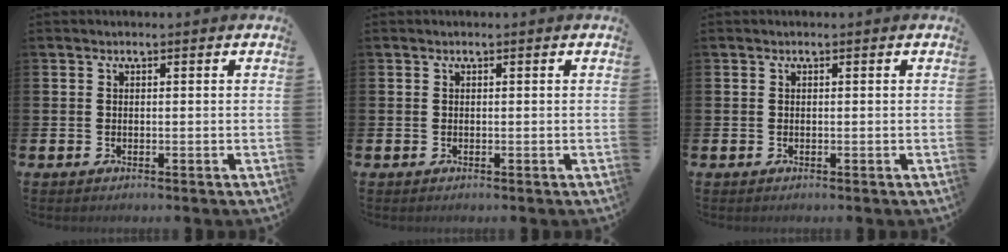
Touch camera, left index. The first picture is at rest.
{"total": 0.0}
{"total": 0.0}